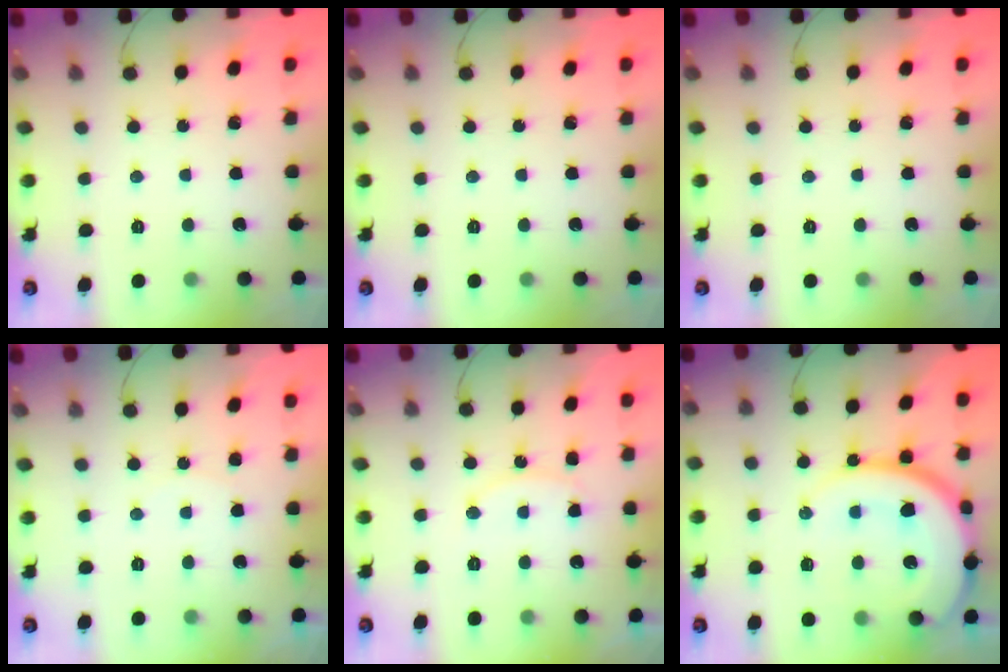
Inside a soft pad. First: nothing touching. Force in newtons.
{"total": 0.0}
{"total": 0.0}
{"total": 2.6, "press": 2.5, "slide": 0.6}
{"total": 8.4, "press": 8.4, "slide": 0.6}
{"total": 19.6, "press": 19.6, "slide": 1.9}